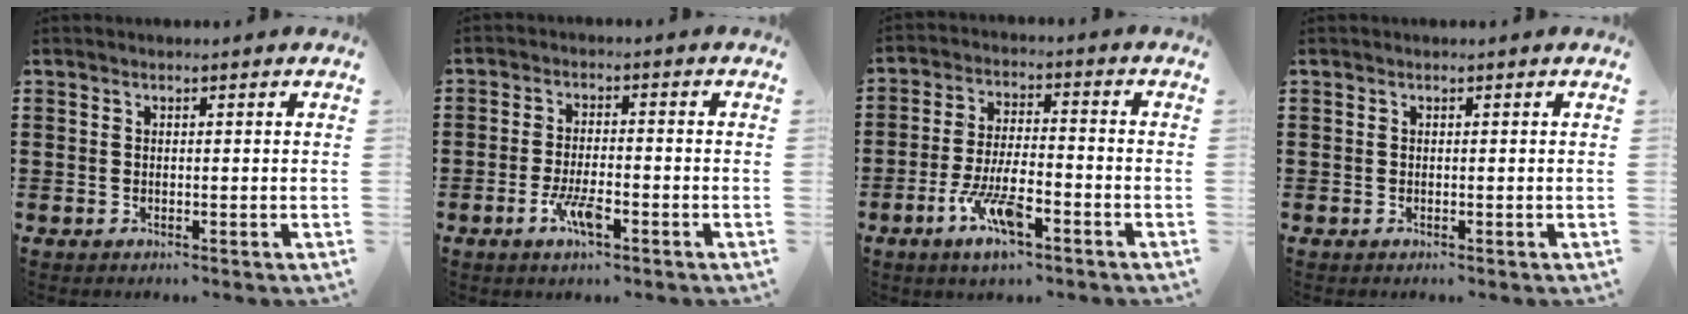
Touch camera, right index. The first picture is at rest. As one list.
[{"total": 4.9, "force": [-2.5, 1.2, 4.0], "torque": [-0.092, -0.005, -0.051]}, {"total": 8.8, "force": [-4.5, 2.6, 7.1], "torque": [-0.157, -0.005, -0.085]}, {"total": 0.0}]